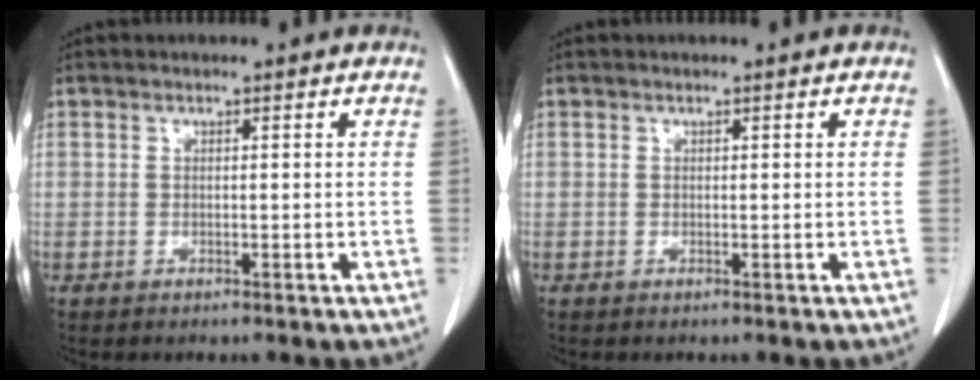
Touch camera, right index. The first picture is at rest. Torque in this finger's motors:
{"motor_torque": [0.03, -0.02, 0.04, 0.01]}